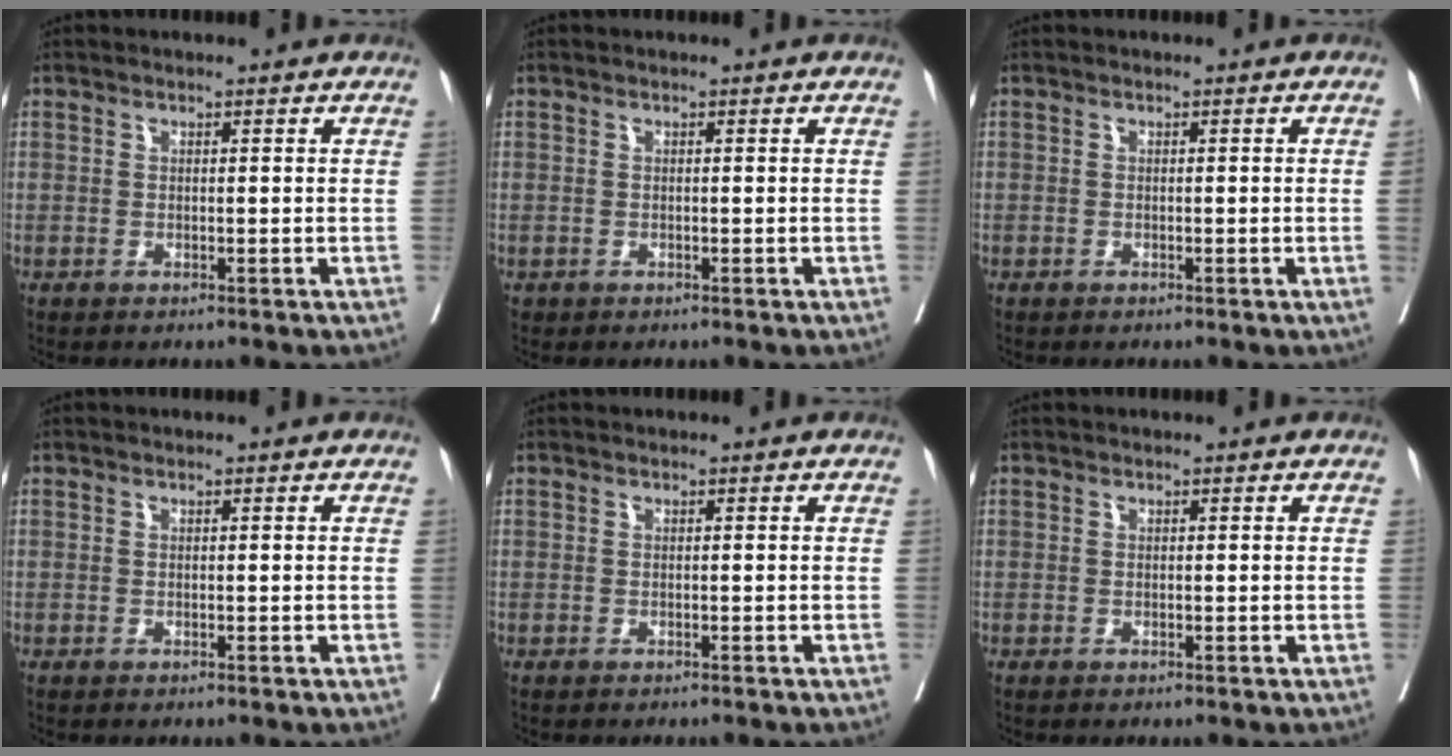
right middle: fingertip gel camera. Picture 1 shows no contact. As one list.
[{"total": 0.0}, {"total": 0.6, "force": [-0.1, -0.3, 0.5], "torque": [-0.002, 0.001, -0.001]}, {"total": 0.0}, {"total": 1.8, "force": [-1.7, 0.3, 0.7], "torque": [-0.010, -0.002, -0.020]}, {"total": 0.0}]